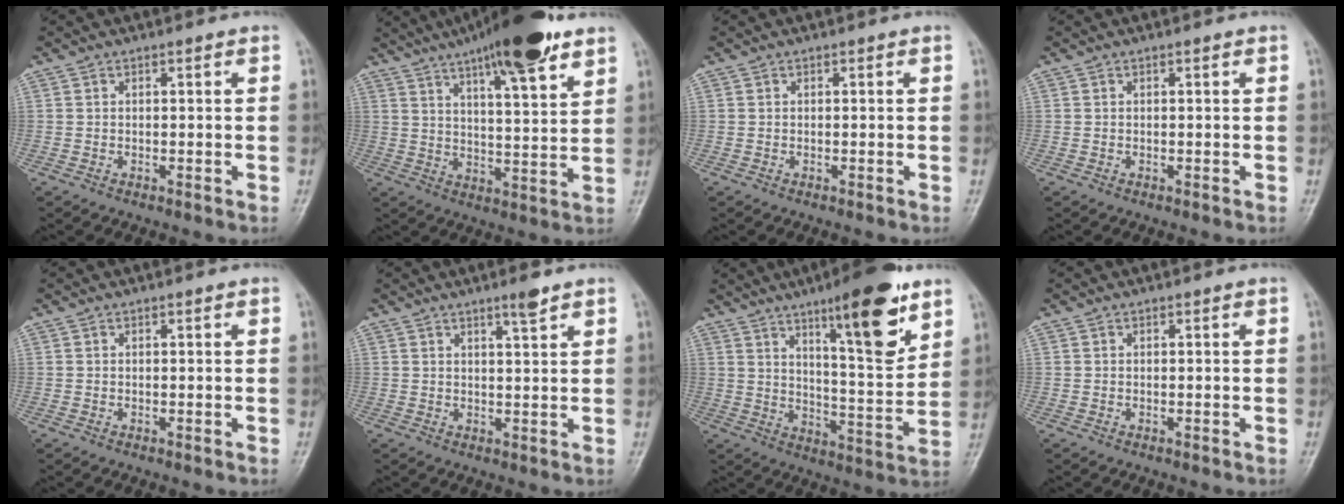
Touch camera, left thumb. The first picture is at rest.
{"total": 17.7, "force": [11.5, 3.9, 12.9], "torque": [-0.181, -0.040, 0.179]}
{"total": 0.0}
{"total": 0.0}
{"total": 0.0}
{"total": 3.2, "force": [2.3, 0.2, 2.2], "torque": [-0.033, -0.016, 0.038]}
{"total": 16.7, "force": [9.7, 3.6, 13.1], "torque": [-0.175, -0.060, 0.154]}
{"total": 0.0}